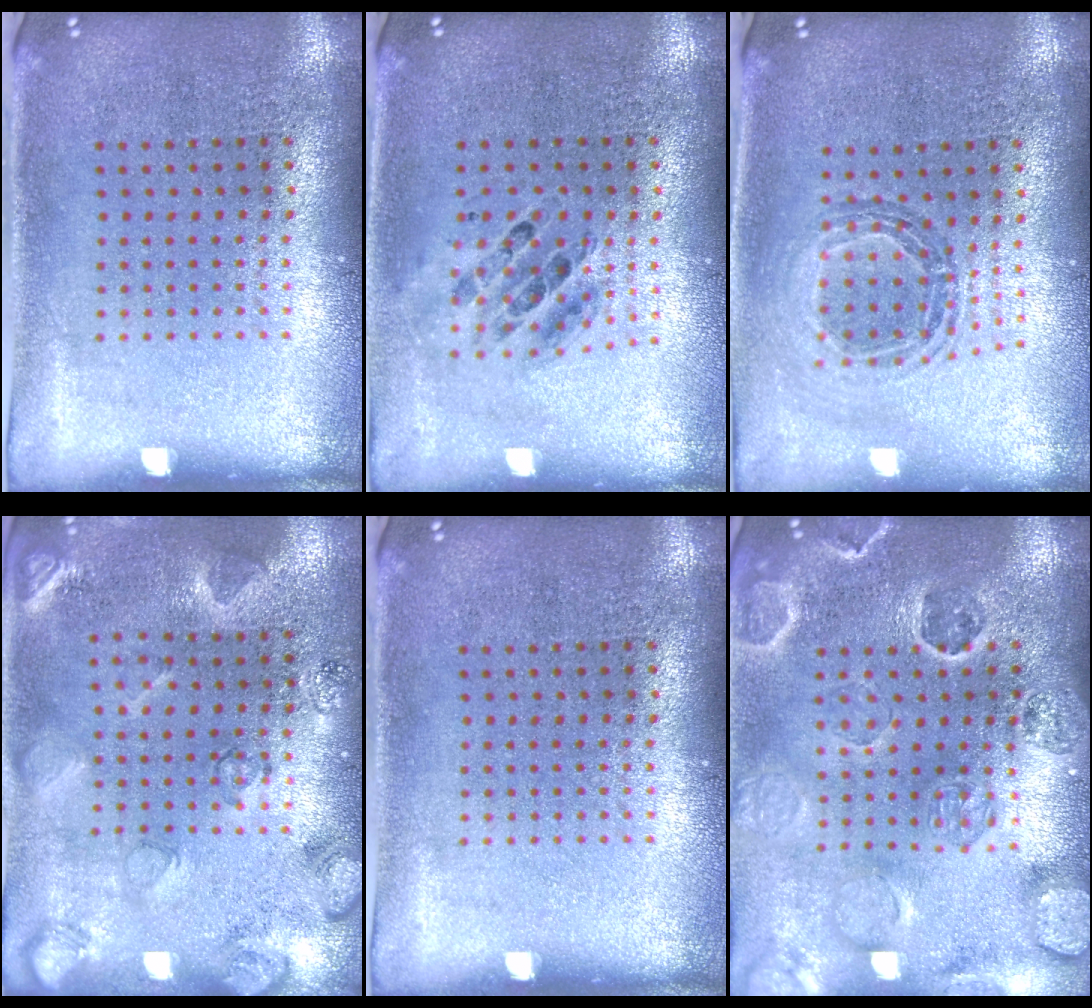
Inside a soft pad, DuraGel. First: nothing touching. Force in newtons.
{"total": 0.6, "press": 0.6, "slide": 0.1}
{"total": 0.8, "press": 0.8, "slide": 0.0}
{"total": 2.1, "press": 2.1, "slide": 0.5}
{"total": 0.0}
{"total": 2.6, "press": 2.5, "slide": 0.8}